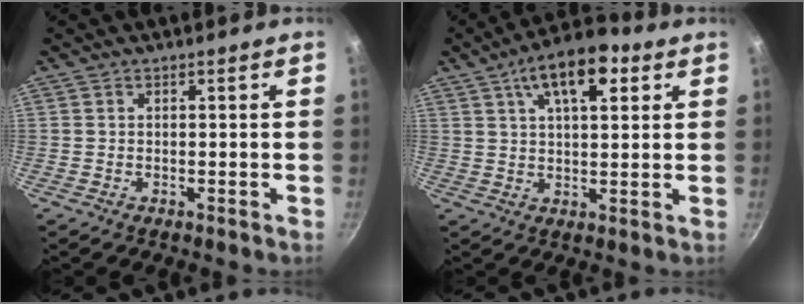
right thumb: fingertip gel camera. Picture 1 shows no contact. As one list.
[{"total": 12.1, "force": [5.2, 5.5, 9.5], "torque": [-0.131, -0.003, 0.076]}]